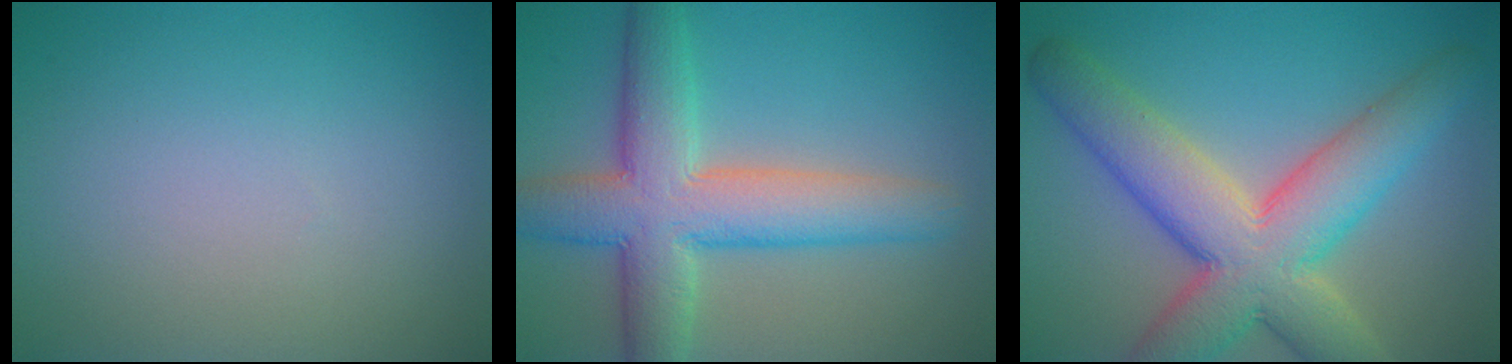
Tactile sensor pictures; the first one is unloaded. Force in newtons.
{"total": 8.6, "press": 8.6, "slide": 0.5}
{"total": 10.2, "press": 10.2, "slide": 0.7}